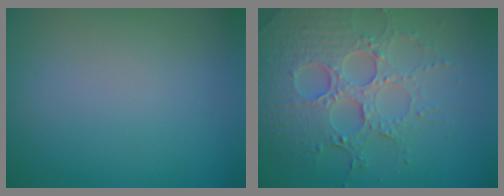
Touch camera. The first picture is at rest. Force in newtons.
{"total": 7.0, "press": 5.4, "slide": 4.6}